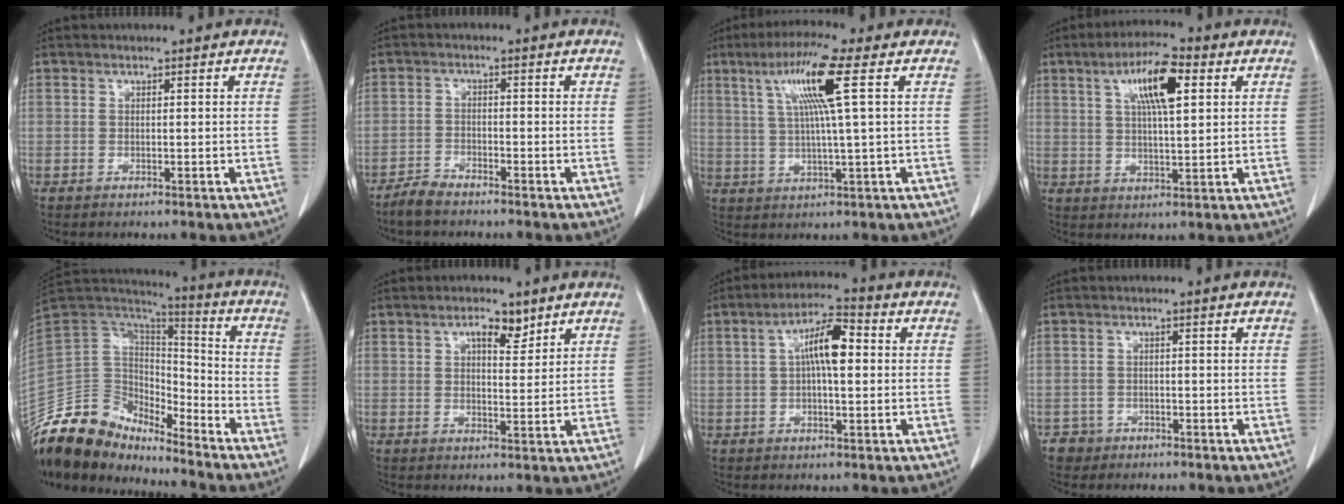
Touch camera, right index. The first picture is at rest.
{"total": 3.1, "force": [-2.9, 0.6, 1.0], "torque": [-0.020, -0.005, -0.057]}
{"total": 9.7, "force": [3.4, -1.0, 9.0], "torque": [-0.170, 0.015, 0.065]}
{"total": 9.2, "force": [3.5, 1.9, 8.3], "torque": [-0.147, 0.013, 0.060]}
{"total": 16.0, "force": [-14.2, 6.2, 3.9], "torque": [-0.064, 0.062, -0.263]}
{"total": 3.9, "force": [2.4, 1.5, 2.7], "torque": [-0.043, 0.002, 0.038]}
{"total": 7.6, "force": [1.1, 1.9, 7.2], "torque": [-0.134, 0.022, 0.014]}
{"total": 3.4, "force": [-2.3, 2.5, -0.7], "torque": [0.014, 0.010, -0.042]}